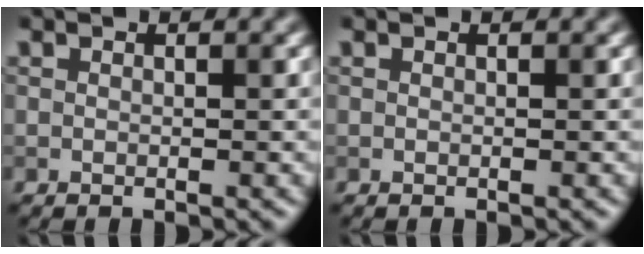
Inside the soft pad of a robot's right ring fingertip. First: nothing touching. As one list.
[{"total": 0.0}]